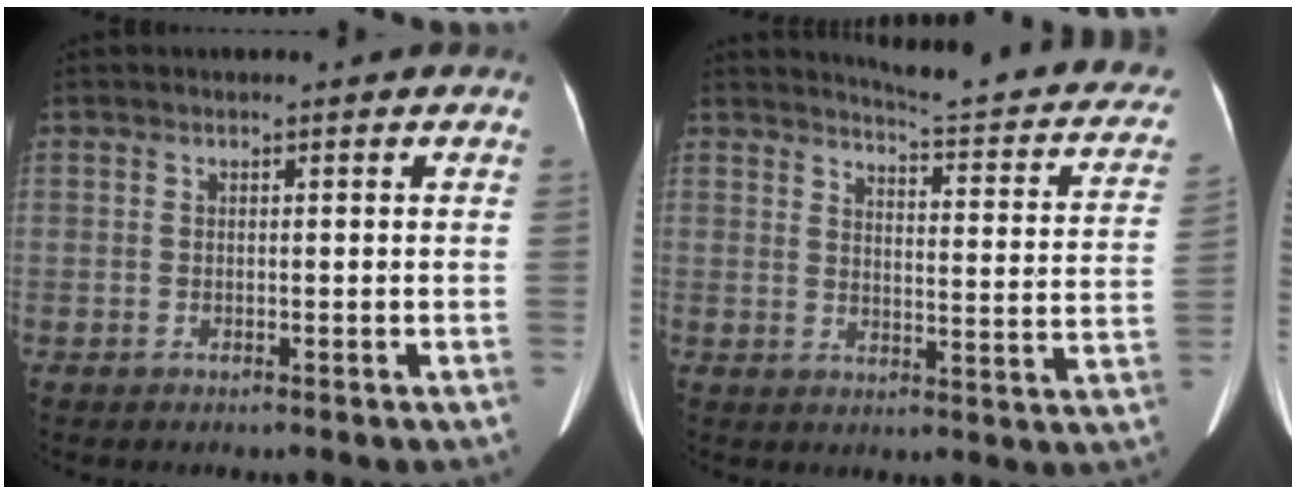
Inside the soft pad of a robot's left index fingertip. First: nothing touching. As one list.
[{"total": 16.7, "force": [15.2, 2.2, 6.7], "torque": [-0.071, -0.059, 0.161]}]